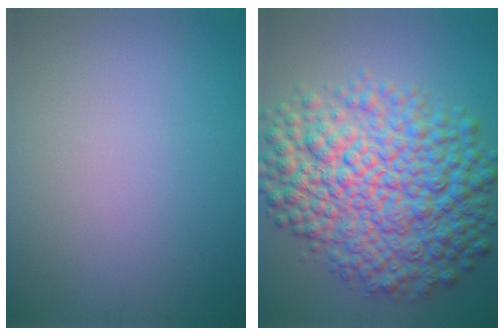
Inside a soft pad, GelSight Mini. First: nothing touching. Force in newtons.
{"total": 11.8, "press": 11.8, "slide": 0.0}